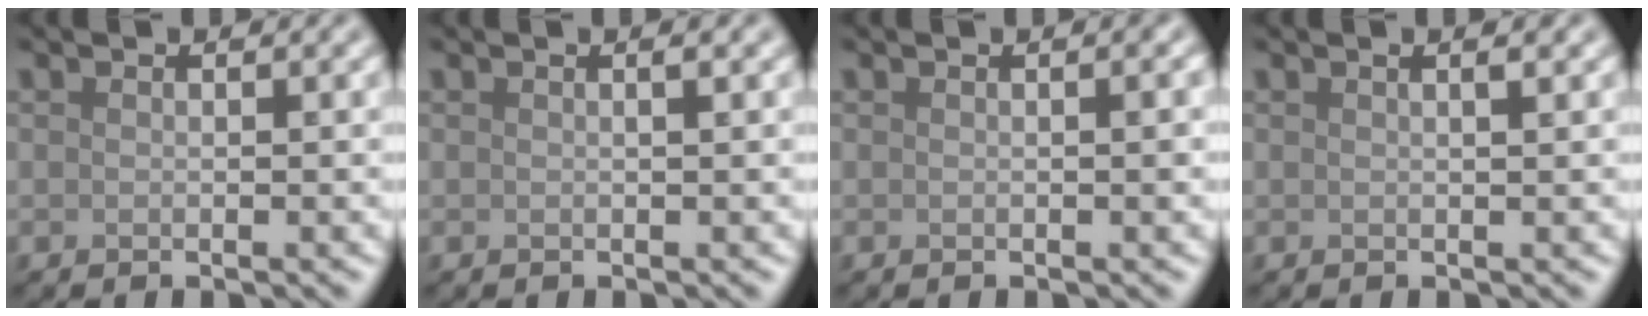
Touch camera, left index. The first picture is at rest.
{"total": 0.8, "force": [0.2, 0.1, 0.7], "torque": [-0.011, 0.006, 0.004]}
{"total": 1.1, "force": [0.1, 0.2, 1.1], "torque": [-0.014, 0.006, 0.001]}
{"total": 1.4, "force": [0.7, 0.4, 1.1], "torque": [-0.011, 0.001, 0.006]}